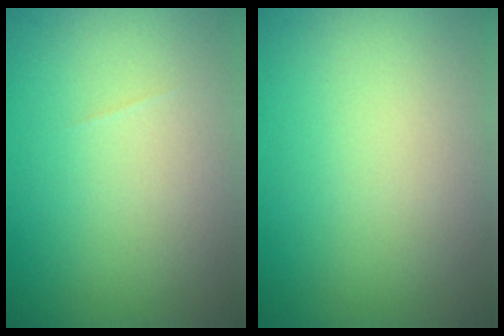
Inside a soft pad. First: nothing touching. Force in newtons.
{"total": 0.0}